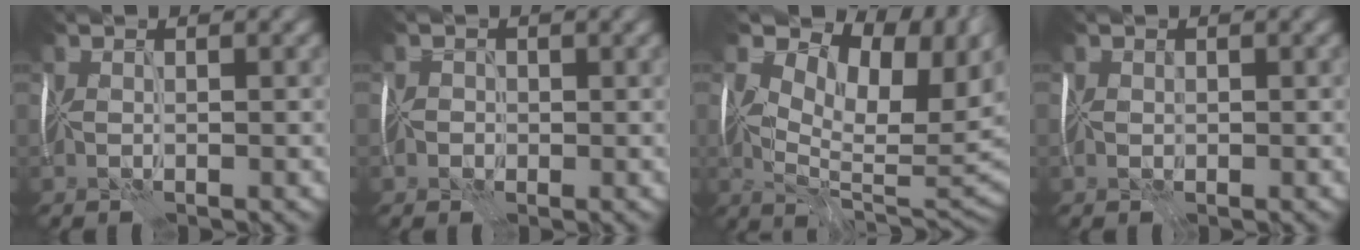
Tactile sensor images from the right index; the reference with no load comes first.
{"total": 1.3, "force": [-1.0, 0.7, -0.3], "torque": [0.025, 0.008, -0.023]}
{"total": 13.2, "force": [4.4, 7.0, 10.3], "torque": [-0.155, -0.003, 0.080]}
{"total": 1.5, "force": [0.2, 1.4, 0.6], "torque": [-0.001, 0.011, -0.004]}